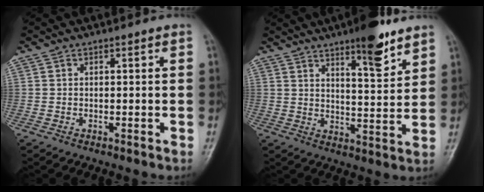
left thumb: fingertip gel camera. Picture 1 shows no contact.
{"total": 10.0, "force": [6.9, 2.4, 6.9], "torque": [-0.083, -0.047, 0.104]}